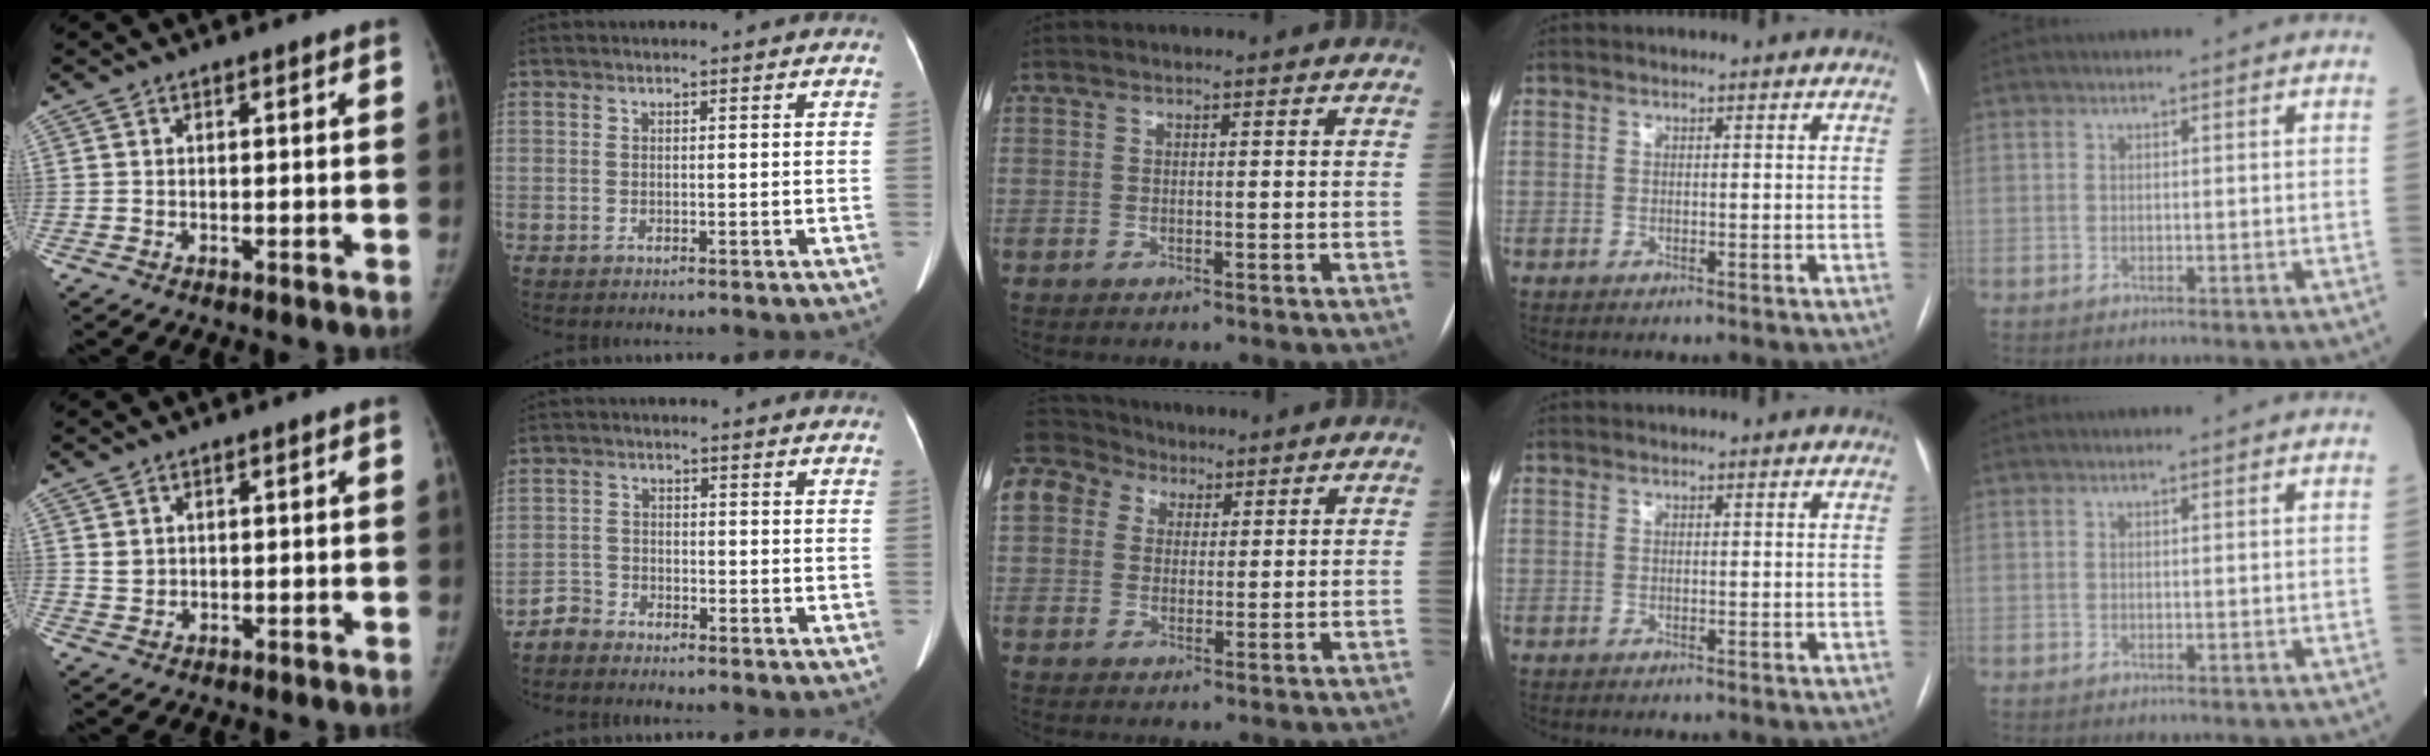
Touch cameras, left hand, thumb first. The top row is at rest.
{"thumb": {"total": 1.6, "force": [0.8, 1.3, 0.6], "torque": [-0.003, -0.007, 0.018]}, "index": {"total": 2.4, "force": [-2.2, 0.7, -0.4], "torque": [0.009, -0.005, -0.044]}, "middle": {"total": 15.2, "force": [8.6, 11.0, 6.0], "torque": [-0.185, 0.076, 0.167]}}